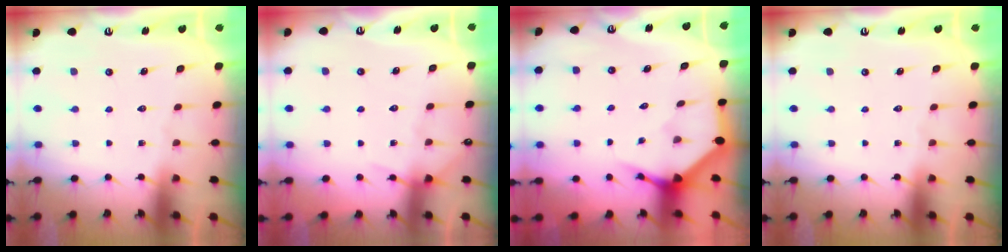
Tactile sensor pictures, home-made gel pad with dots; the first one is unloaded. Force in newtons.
{"total": 4.7, "press": 4.6, "slide": 0.7}
{"total": 3.8, "press": 3.8, "slide": 0.3}
{"total": 0.0}